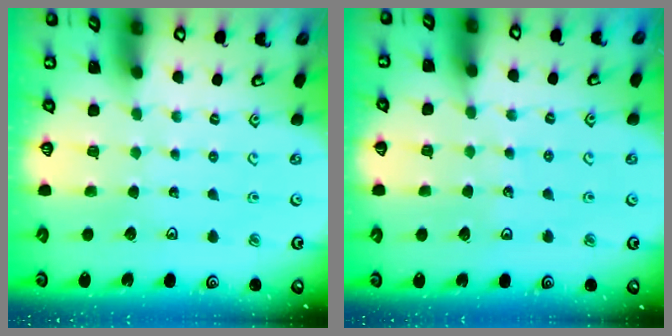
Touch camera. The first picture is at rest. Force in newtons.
{"total": 4.4, "press": 4.3, "slide": 0.4}